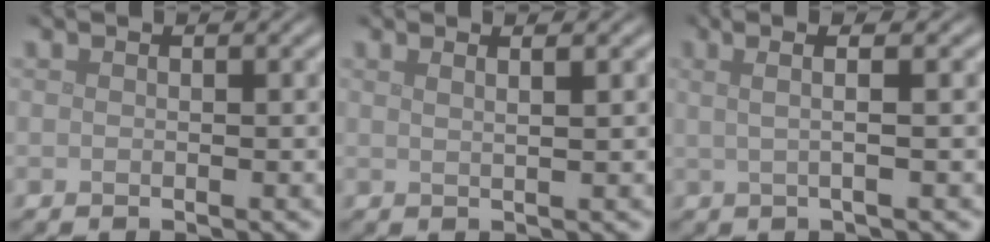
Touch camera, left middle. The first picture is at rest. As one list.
[{"total": 2.3, "force": [1.2, 1.0, 1.7], "torque": [-0.002, 0.003, -0.007]}, {"total": 3.7, "force": [1.2, 1.2, 3.3], "torque": [-0.041, 0.012, -0.007]}]